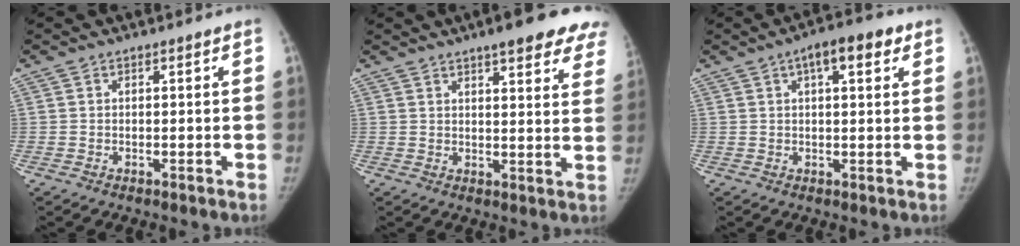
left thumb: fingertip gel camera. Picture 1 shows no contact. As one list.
[{"total": 15.9, "force": [11.6, 4.0, 10.0], "torque": [-0.093, -0.030, 0.129]}, {"total": 7.6, "force": [3.4, 2.9, 6.1], "torque": [-0.074, 0.010, 0.044]}]